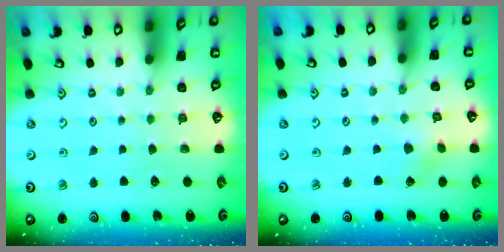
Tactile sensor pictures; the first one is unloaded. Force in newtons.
{"total": 2.1, "press": 2.1, "slide": 0.2}